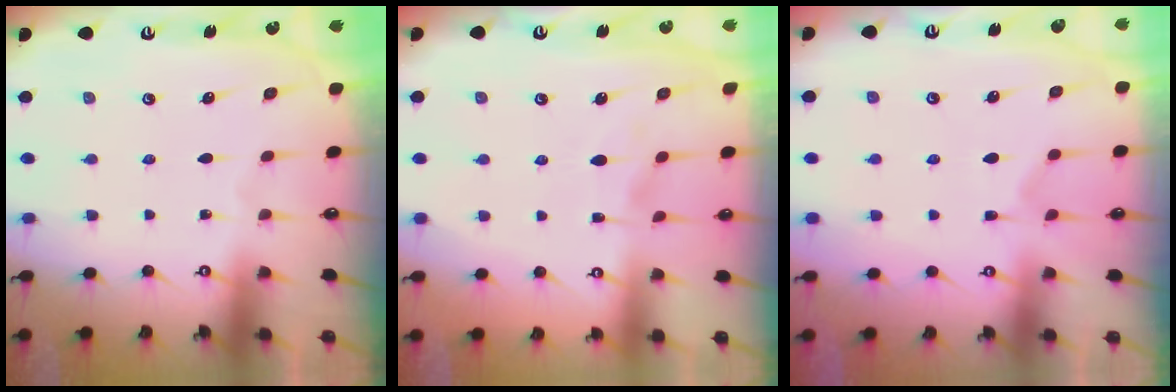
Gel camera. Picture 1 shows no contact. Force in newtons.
{"total": 2.4, "press": 2.2, "slide": 1.1}
{"total": 2.3, "press": 1.9, "slide": 1.3}